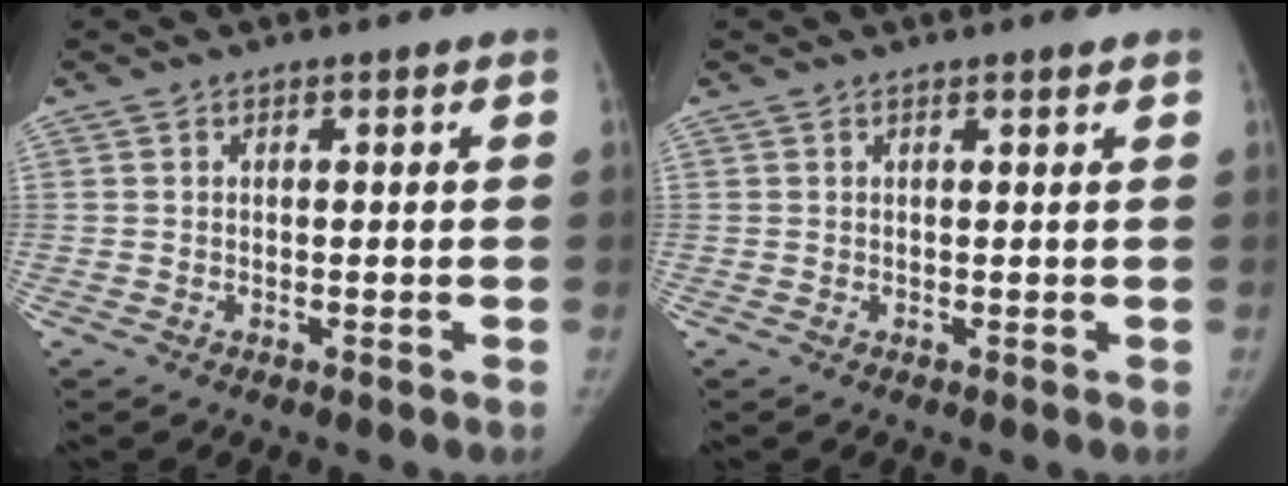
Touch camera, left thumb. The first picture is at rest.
{"total": 0.8, "force": [0.5, 0.1, 0.6], "torque": [-0.006, 0.000, 0.007]}